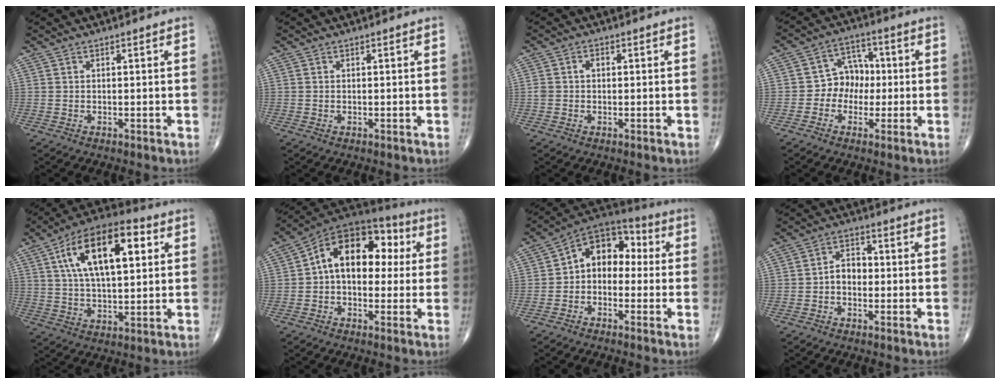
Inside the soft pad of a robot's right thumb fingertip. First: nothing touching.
{"total": 0.0}
{"total": 2.0, "force": [0.2, 1.5, 1.3], "torque": [-0.022, 0.010, 0.005]}
{"total": 6.7, "force": [-0.8, 5.7, 3.5], "torque": [-0.016, 0.023, -0.027]}
{"total": 18.6, "force": [5.8, 8.4, 15.6], "torque": [-0.249, 0.008, 0.091]}
{"total": 16.5, "force": [2.2, 10.6, 12.4], "torque": [-0.148, 0.046, 0.022]}
{"total": 10.9, "force": [0.1, 7.8, 7.6], "torque": [-0.075, 0.043, -0.022]}
{"total": 4.6, "force": [-0.8, 3.3, 3.2], "torque": [-0.038, 0.022, -0.023]}